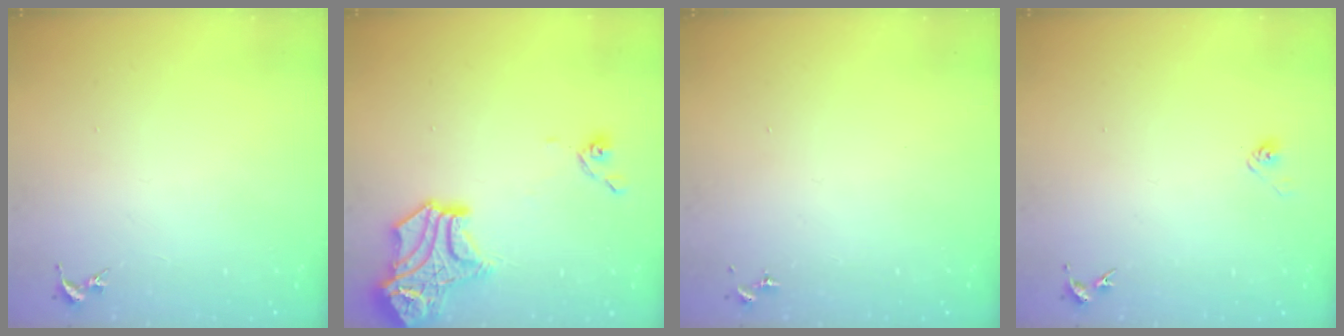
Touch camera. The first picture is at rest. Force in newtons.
{"total": 17.1, "press": 17.0, "slide": 1.5}
{"total": 0.0}
{"total": 3.8, "press": 3.7, "slide": 1.0}